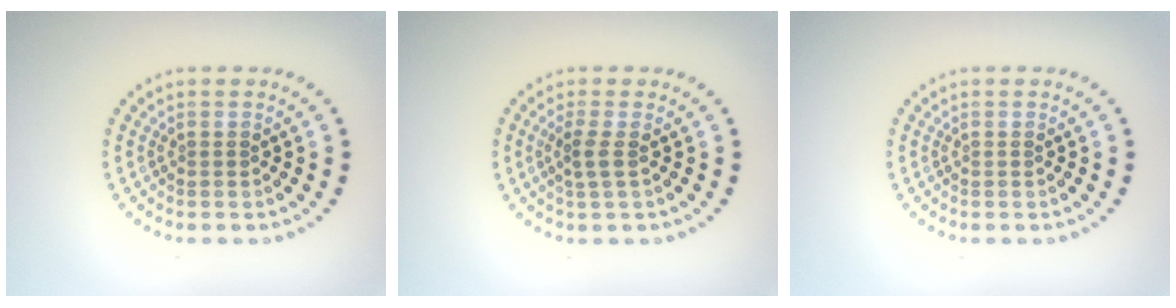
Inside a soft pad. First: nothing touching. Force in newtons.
{"total": 1.5, "press": 1.3, "slide": 0.8}
{"total": 0.0}